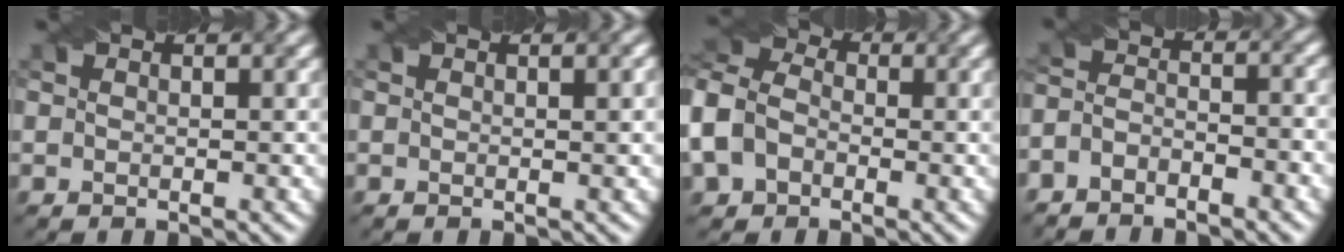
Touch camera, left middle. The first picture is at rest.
{"total": 1.3, "force": [0.2, 0.3, 1.3], "torque": [-0.015, 0.003, 0.000]}
{"total": 7.0, "force": [-2.0, 5.2, 4.2], "torque": [-0.103, 0.002, -0.047]}
{"total": 3.6, "force": [-2.8, 1.5, 1.7], "torque": [-0.030, 0.001, -0.055]}